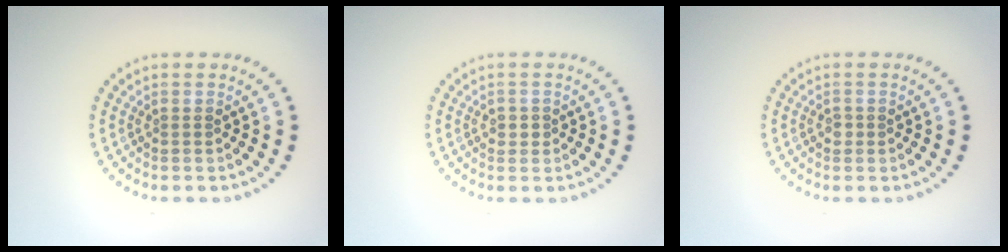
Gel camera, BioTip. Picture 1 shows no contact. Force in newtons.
{"total": 1.1, "press": 1.1, "slide": 0.4}
{"total": 0.8, "press": 0.7, "slide": 0.3}